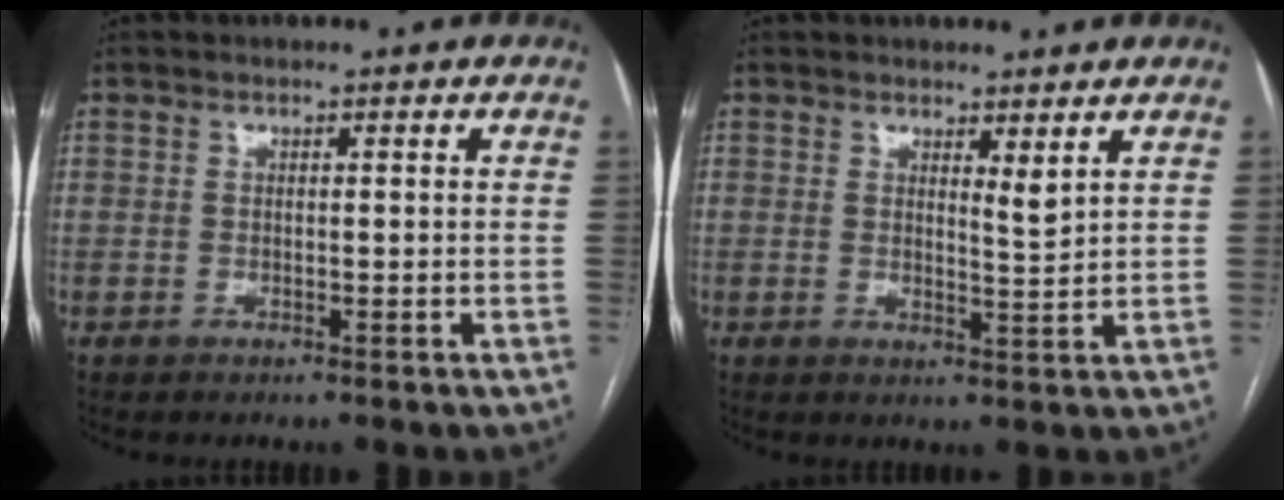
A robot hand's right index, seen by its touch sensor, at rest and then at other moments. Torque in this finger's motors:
{"motor_torque": [0.05, 0.18, 0.06, 0.00]}